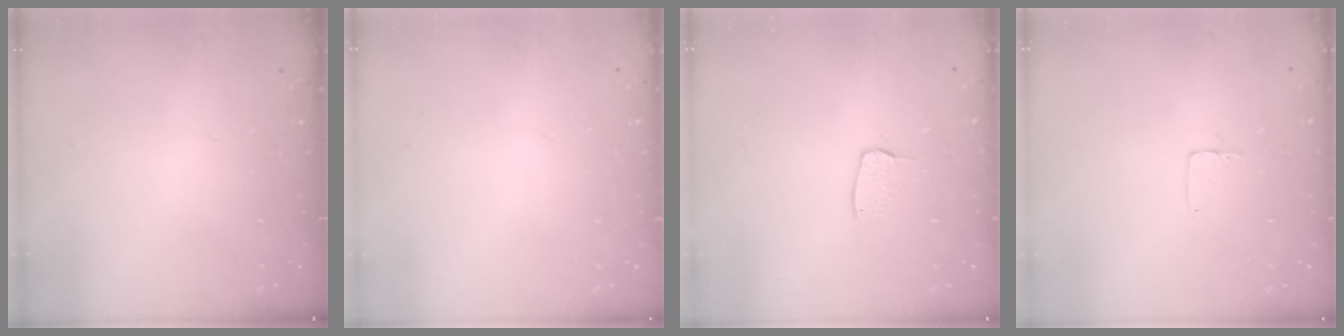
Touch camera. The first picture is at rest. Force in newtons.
{"total": 0.0}
{"total": 4.8, "press": 4.8, "slide": 0.3}
{"total": 3.5, "press": 3.5, "slide": 0.2}